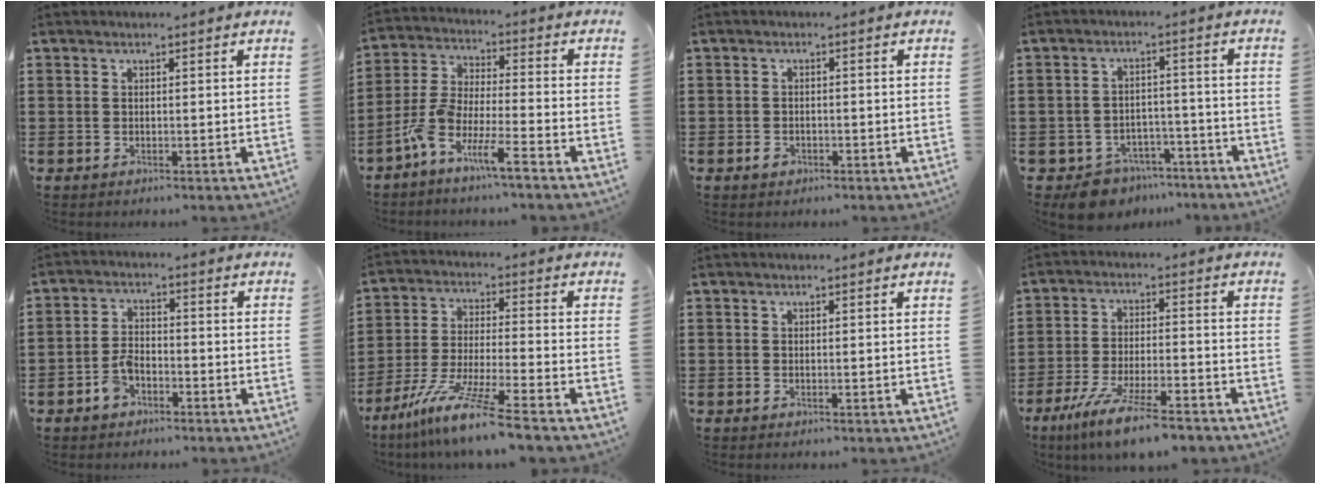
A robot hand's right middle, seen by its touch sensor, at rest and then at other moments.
{"total": 7.9, "force": [-6.0, 0.4, 5.0], "torque": [-0.123, -0.017, -0.124]}
{"total": 1.1, "force": [-0.7, 0.7, 0.5], "torque": [-0.013, 0.000, -0.014]}
{"total": 5.9, "force": [-5.5, 2.1, 0.6], "torque": [-0.021, 0.019, -0.111]}
{"total": 3.9, "force": [-2.6, 2.1, 2.1], "torque": [-0.051, 0.004, -0.053]}
{"total": 10.7, "force": [-8.7, -0.9, 6.2], "torque": [-0.128, -0.007, -0.175]}
{"total": 0.0}
{"total": 9.1, "force": [-7.5, 0.6, 5.1], "torque": [-0.106, -0.001, -0.144]}